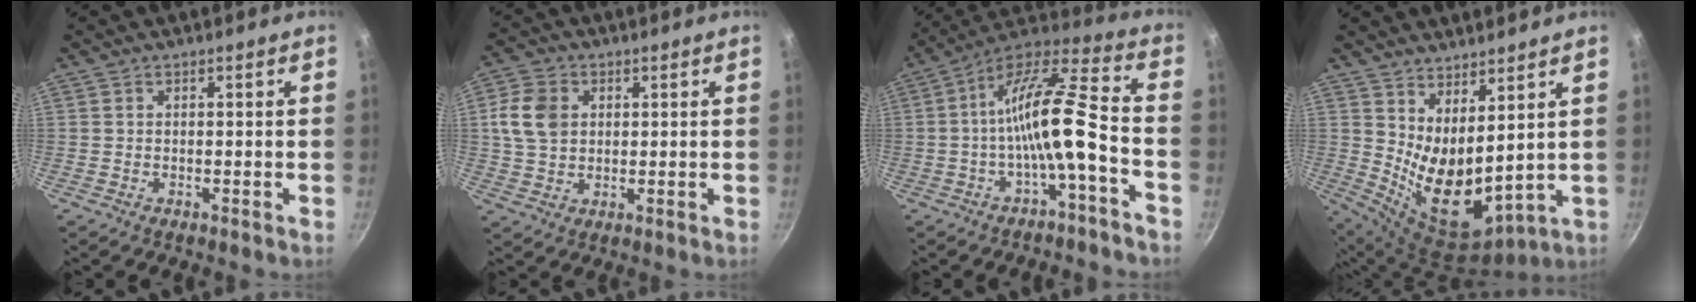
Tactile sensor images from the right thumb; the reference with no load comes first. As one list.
[{"total": 9.0, "force": [2.7, 6.7, 5.4], "torque": [-0.091, -0.003, 0.053]}, {"total": 14.0, "force": [-4.2, 3.3, 13.0], "torque": [-0.239, 0.043, -0.078]}, {"total": 12.6, "force": [4.9, 5.8, 10.1], "torque": [-0.150, -0.068, 0.103]}]